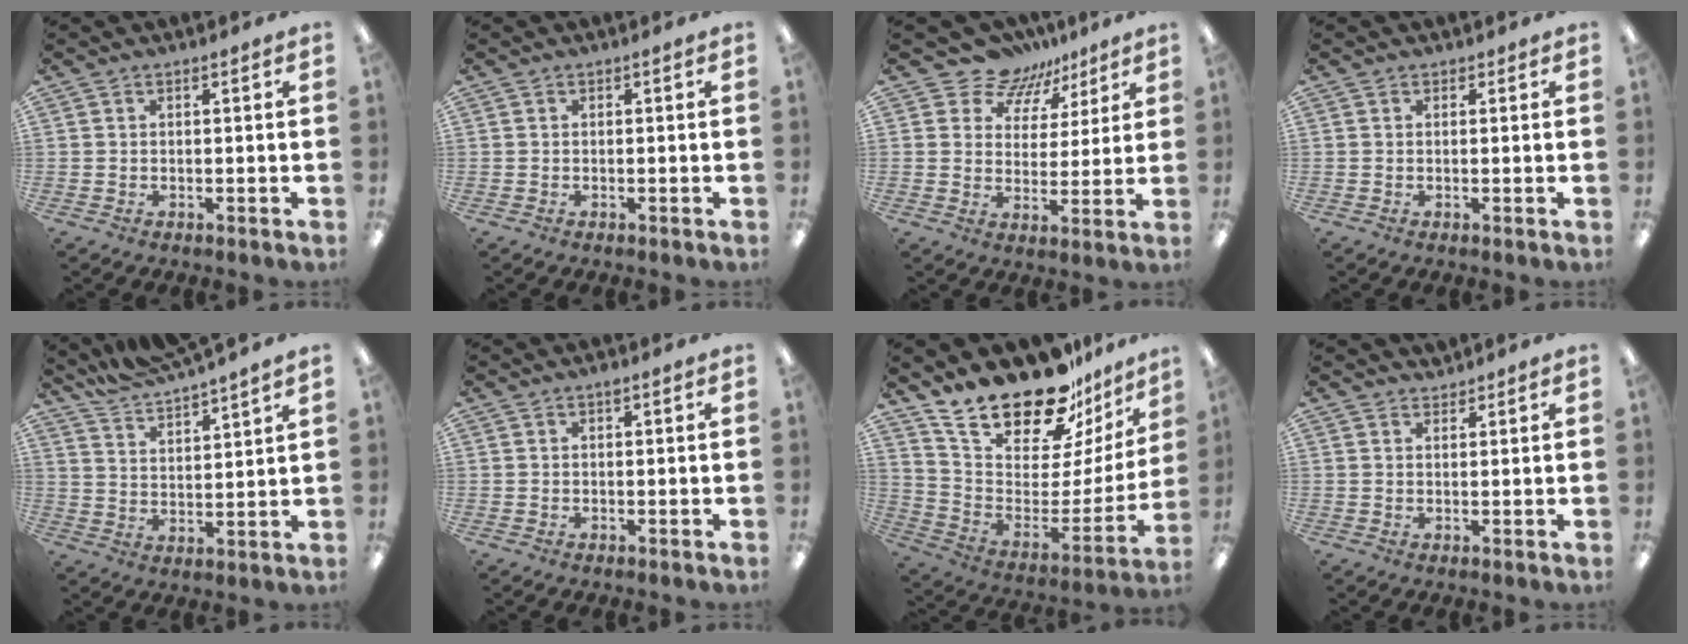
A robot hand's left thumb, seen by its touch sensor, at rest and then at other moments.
{"total": 0.0}
{"total": 9.2, "force": [7.5, 5.4, 0.3], "torque": [-0.034, -0.061, 0.143]}
{"total": 0.9, "force": [0.6, 0.7, 0.1], "torque": [0.005, -0.002, 0.009]}
{"total": 8.0, "force": [7.9, -0.4, 1.3], "torque": [-0.052, -0.058, 0.146]}
{"total": 0.7, "force": [0.5, 0.2, 0.5], "torque": [-0.013, 0.003, 0.008]}
{"total": 21.8, "force": [18.5, 7.3, 9.1], "torque": [-0.160, -0.146, 0.326]}
{"total": 1.7, "force": [1.6, 0.5, 0.0], "torque": [-0.002, -0.003, 0.032]}